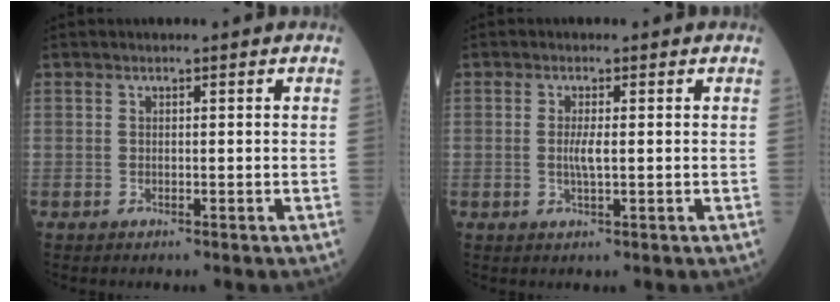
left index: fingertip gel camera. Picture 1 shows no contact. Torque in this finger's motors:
{"motor_torque": [0.27, 0.16, 0.07, 0.02]}